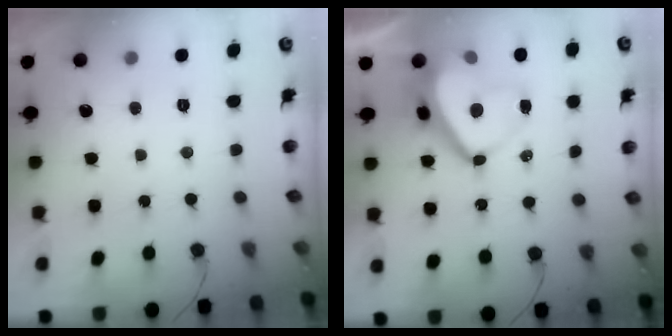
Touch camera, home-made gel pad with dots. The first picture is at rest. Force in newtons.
{"total": 10.4, "press": 10.3, "slide": 0.9}